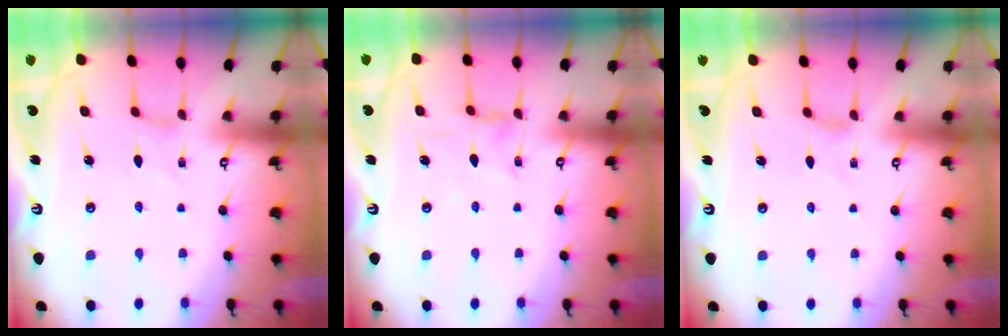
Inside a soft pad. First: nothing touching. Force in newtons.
{"total": 3.0, "press": 2.9, "slide": 0.3}
{"total": 0.0}